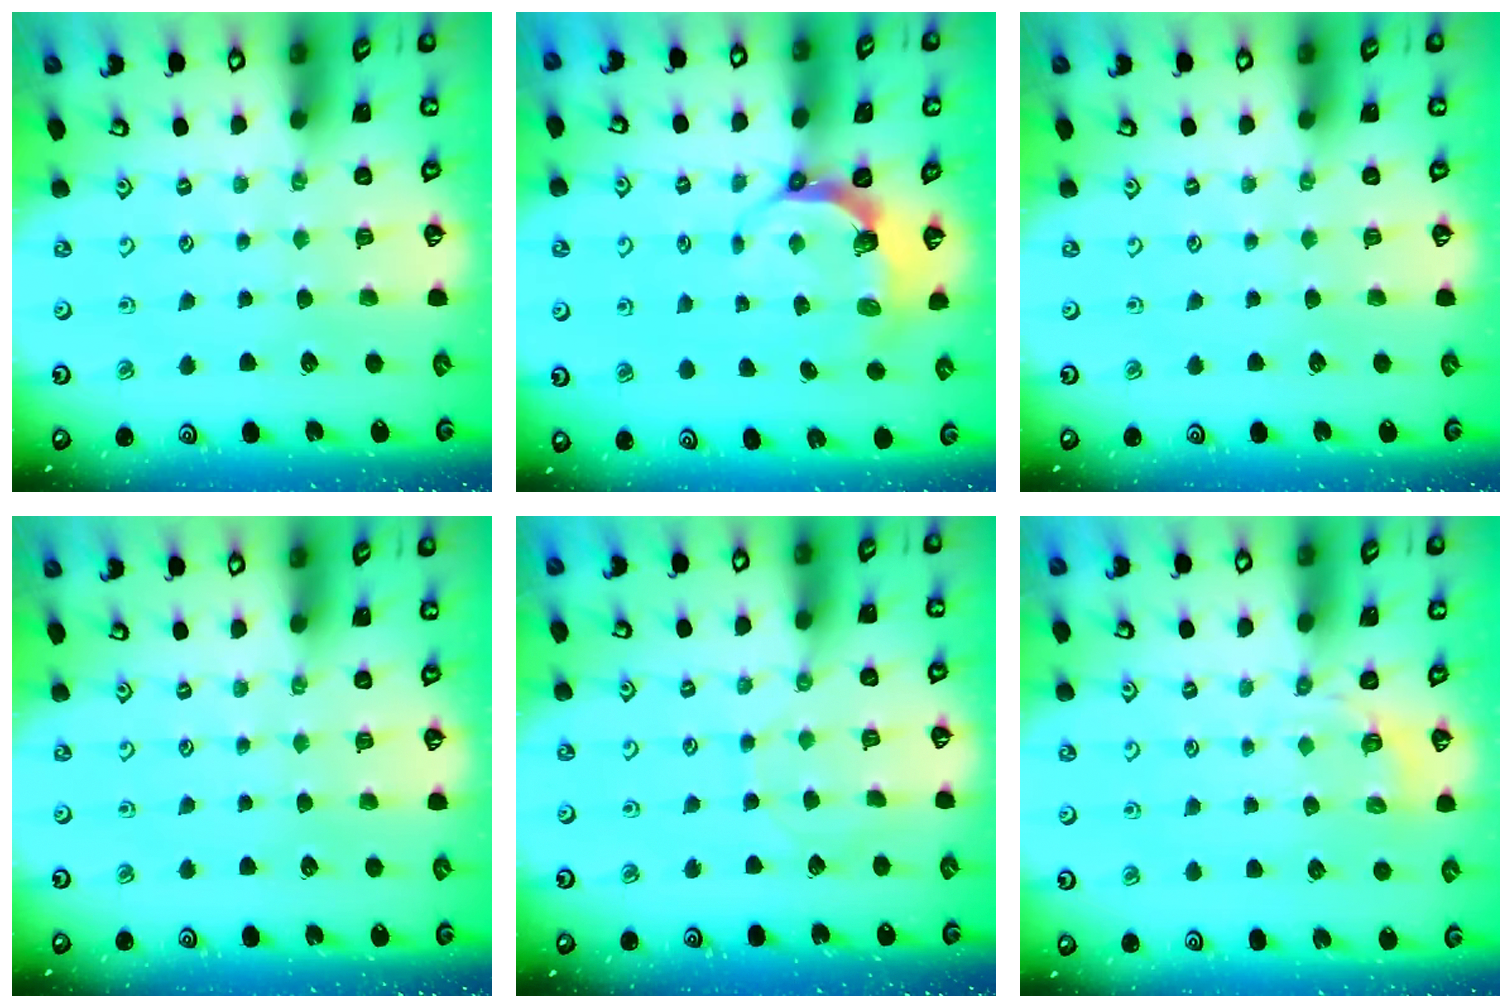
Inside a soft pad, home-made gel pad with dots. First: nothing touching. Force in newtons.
{"total": 7.0, "press": 5.8, "slide": 3.9}
{"total": 0.0}
{"total": 0.0}
{"total": 2.9, "press": 2.9, "slide": 0.3}
{"total": 2.8, "press": 2.2, "slide": 1.8}